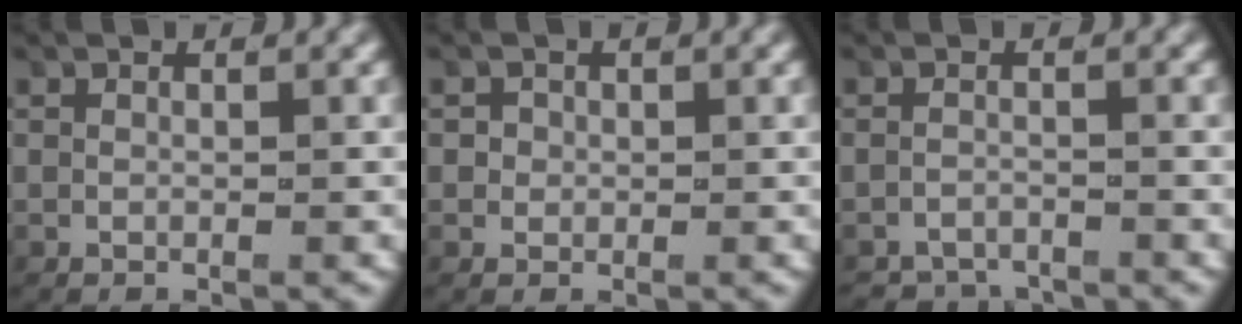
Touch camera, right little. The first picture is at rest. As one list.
[{"total": 1.1, "force": [0.1, 1.0, 0.3], "torque": [-0.012, -0.003, 0.002]}, {"total": 3.6, "force": [-3.5, 1.0, 0.2], "torque": [0.003, -0.016, -0.055]}]